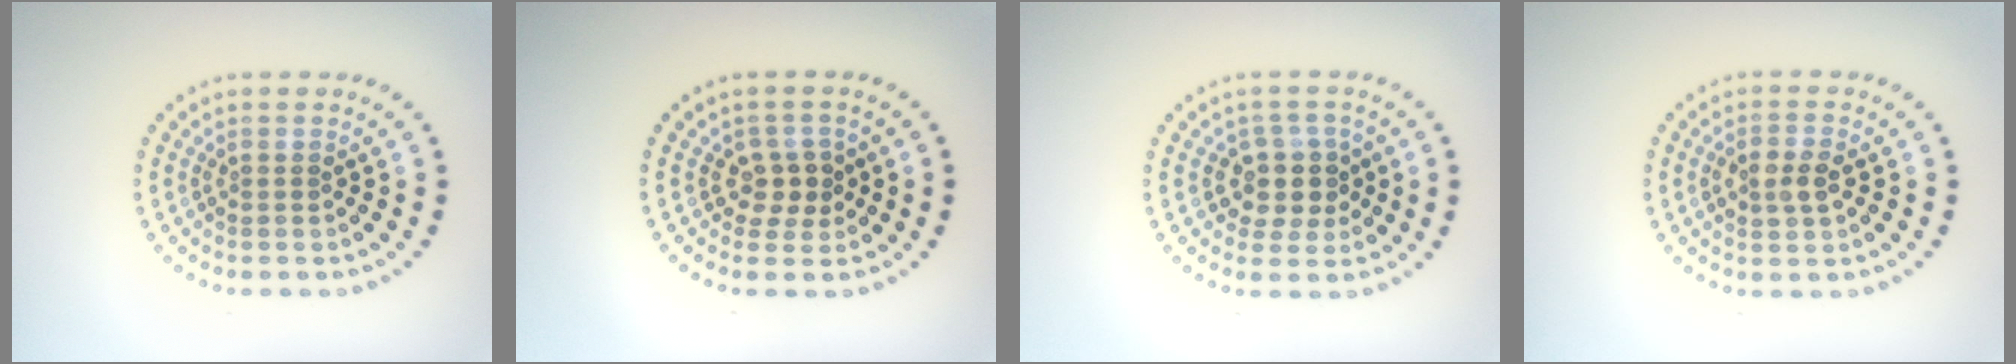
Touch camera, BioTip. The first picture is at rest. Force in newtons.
{"total": 2.2, "press": 2.0, "slide": 0.9}
{"total": 3.3, "press": 2.9, "slide": 1.5}
{"total": 2.4, "press": 2.4, "slide": 0.4}